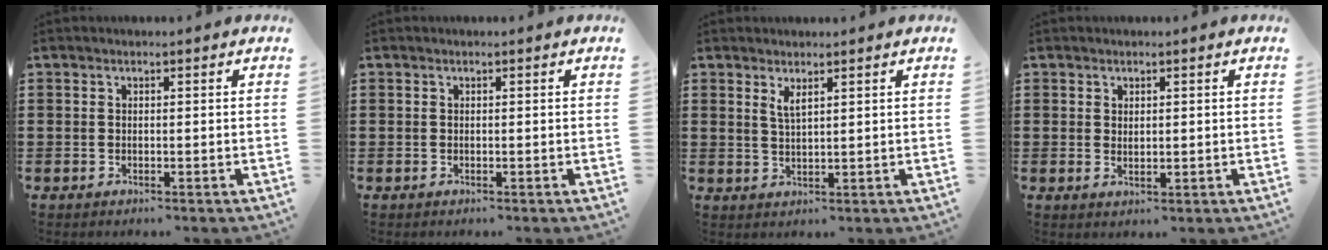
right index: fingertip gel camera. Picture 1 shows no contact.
{"total": 0.0}
{"total": 2.1, "force": [1.4, 0.6, 1.5], "torque": [-0.033, 0.002, 0.025]}
{"total": 1.0, "force": [0.8, 0.4, 0.3], "torque": [-0.006, 0.005, 0.015]}